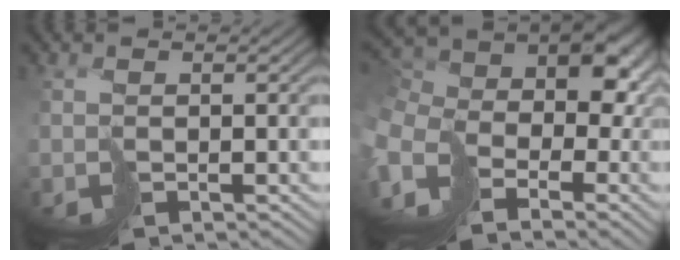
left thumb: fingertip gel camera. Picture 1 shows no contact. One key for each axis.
{"total": 12.3, "fx": -3.8, "fy": 7.5, "fz": 8.9, "tx": -0.225, "ty": -0.009, "tz": -0.062}